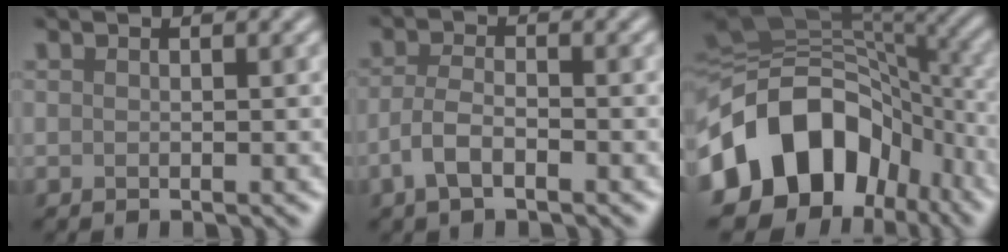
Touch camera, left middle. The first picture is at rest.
{"total": 2.8, "force": [-1.3, 1.1, 2.2], "torque": [-0.047, 0.002, -0.032]}
{"total": 14.9, "force": [-5.3, 10.9, 8.7], "torque": [-0.154, 0.011, -0.109]}